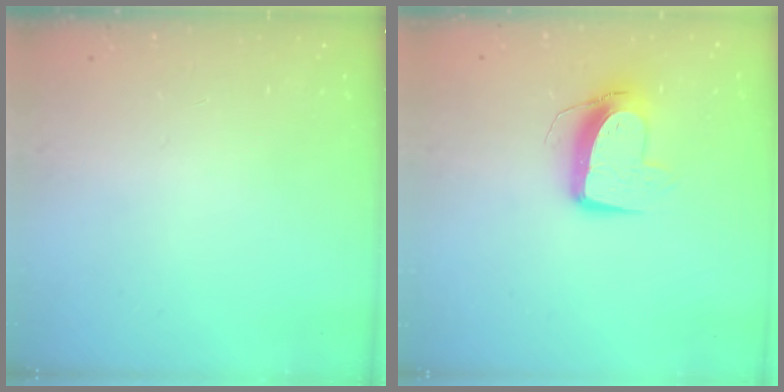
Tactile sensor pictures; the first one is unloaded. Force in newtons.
{"total": 10.8, "press": 10.8, "slide": 0.7}